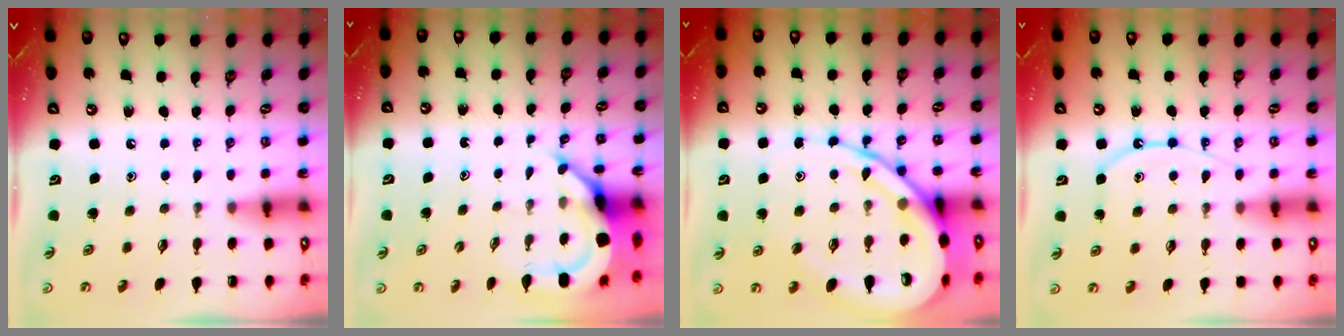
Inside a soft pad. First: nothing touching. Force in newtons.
{"total": 6.5, "press": 6.5, "slide": 0.6}
{"total": 17.4, "press": 17.4, "slide": 1.6}
{"total": 9.4, "press": 9.3, "slide": 1.0}